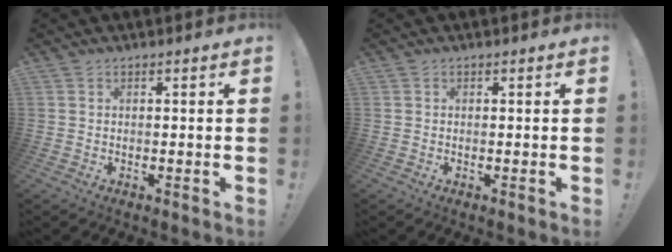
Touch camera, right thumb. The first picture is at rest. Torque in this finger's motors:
{"motor_torque": [-0.22, -0.12, -0.09, 0.16, -0.01]}